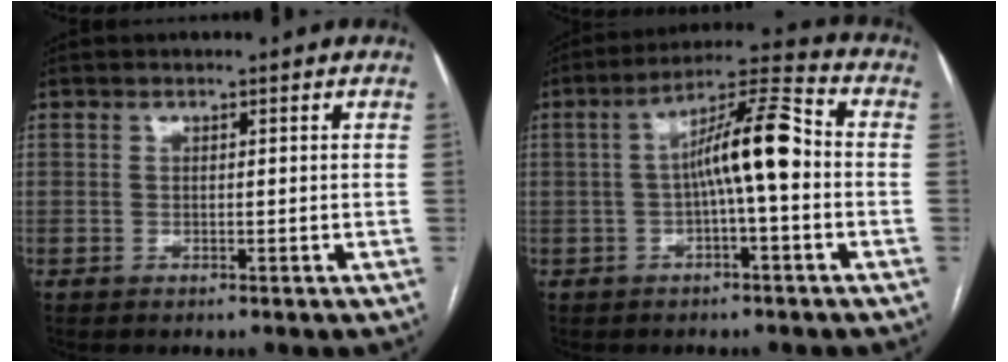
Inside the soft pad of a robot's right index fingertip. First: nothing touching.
{"total": 10.0, "force": [-0.6, 1.3, 9.9], "torque": [-0.168, 0.032, -0.014]}